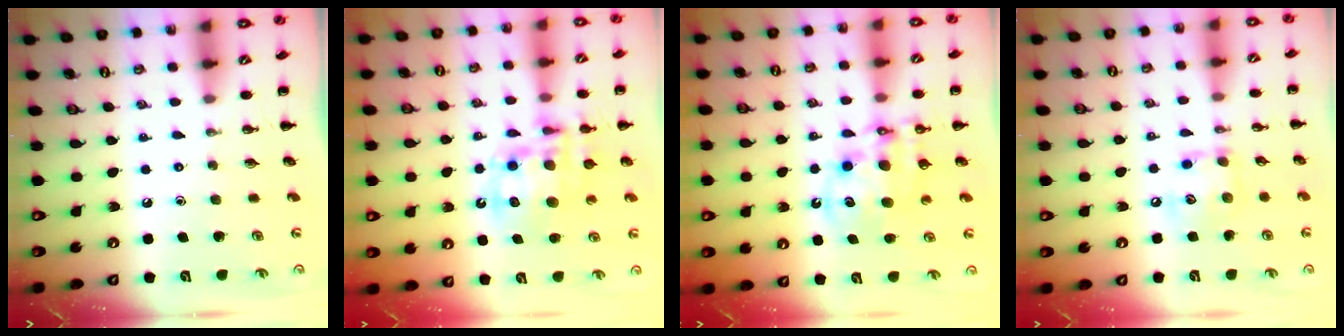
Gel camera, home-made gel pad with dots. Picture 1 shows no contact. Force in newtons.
{"total": 15.1, "press": 14.7, "slide": 3.1}
{"total": 10.9, "press": 10.6, "slide": 2.7}
{"total": 9.4, "press": 9.4, "slide": 0.4}